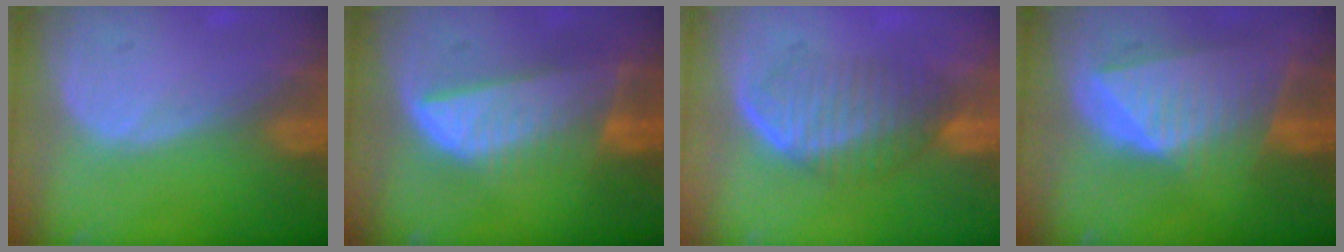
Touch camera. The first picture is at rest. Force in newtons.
{"total": 7.7, "press": 6.9, "slide": 3.5}
{"total": 6.0, "press": 5.7, "slide": 1.9}
{"total": 9.2, "press": 8.2, "slide": 4.2}